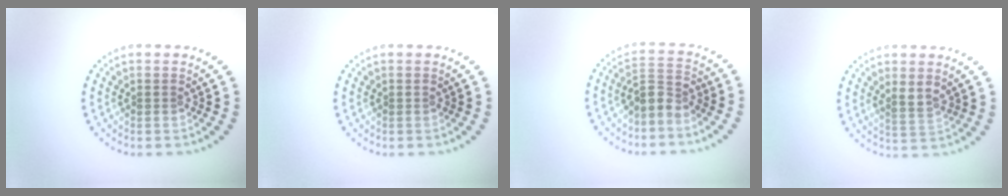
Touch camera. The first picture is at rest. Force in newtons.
{"total": 0.0}
{"total": 2.4, "press": 2.0, "slide": 1.4}
{"total": 1.7, "press": 1.5, "slide": 0.8}